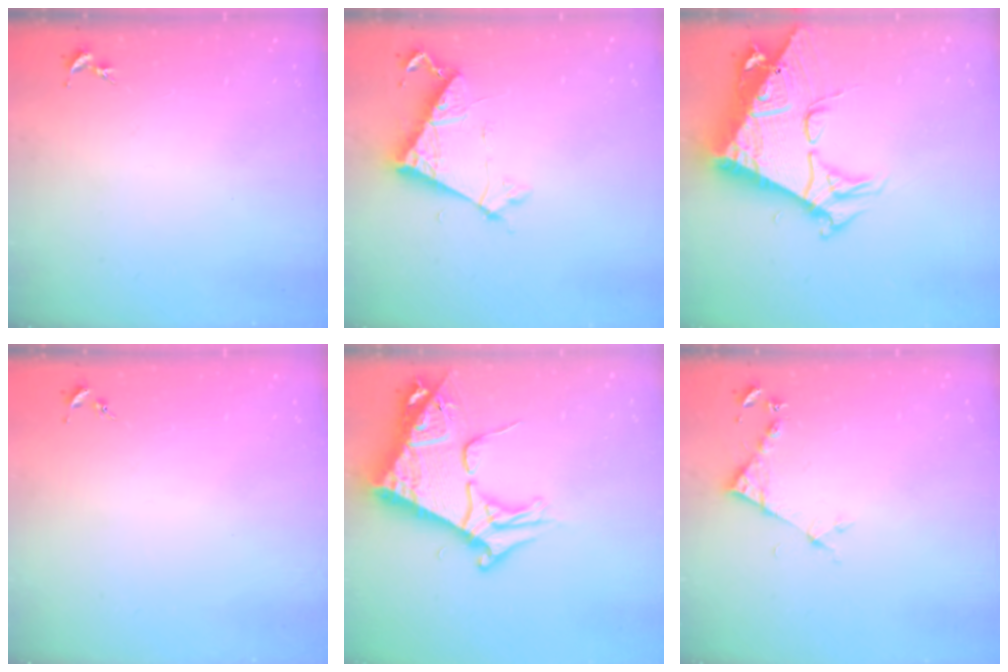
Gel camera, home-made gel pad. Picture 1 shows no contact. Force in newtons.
{"total": 6.4, "press": 6.4, "slide": 0.6}
{"total": 10.8, "press": 10.8, "slide": 0.9}
{"total": 0.0}
{"total": 10.0, "press": 9.9, "slide": 1.3}
{"total": 4.1, "press": 4.1, "slide": 0.3}